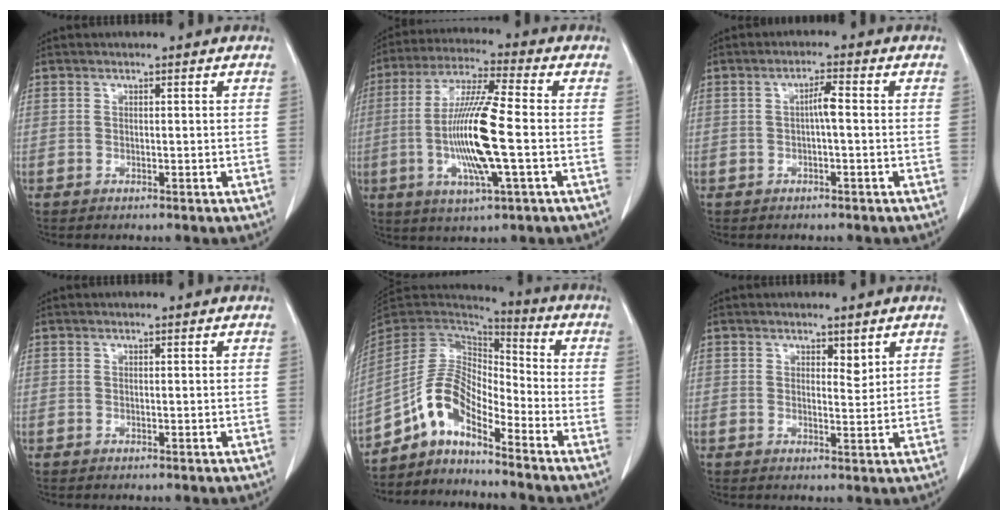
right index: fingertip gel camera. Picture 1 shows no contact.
{"total": 14.0, "force": [-2.0, 0.9, 13.8], "torque": [-0.274, -0.008, -0.041]}
{"total": 2.5, "force": [-0.2, 0.2, 2.4], "torque": [-0.042, 0.004, -0.003]}
{"total": 0.0}
{"total": 9.6, "force": [-6.7, 3.3, 6.0], "torque": [-0.127, 0.034, -0.129]}
{"total": 1.7, "force": [1.2, 0.8, 1.0], "torque": [-0.013, -0.009, 0.021]}